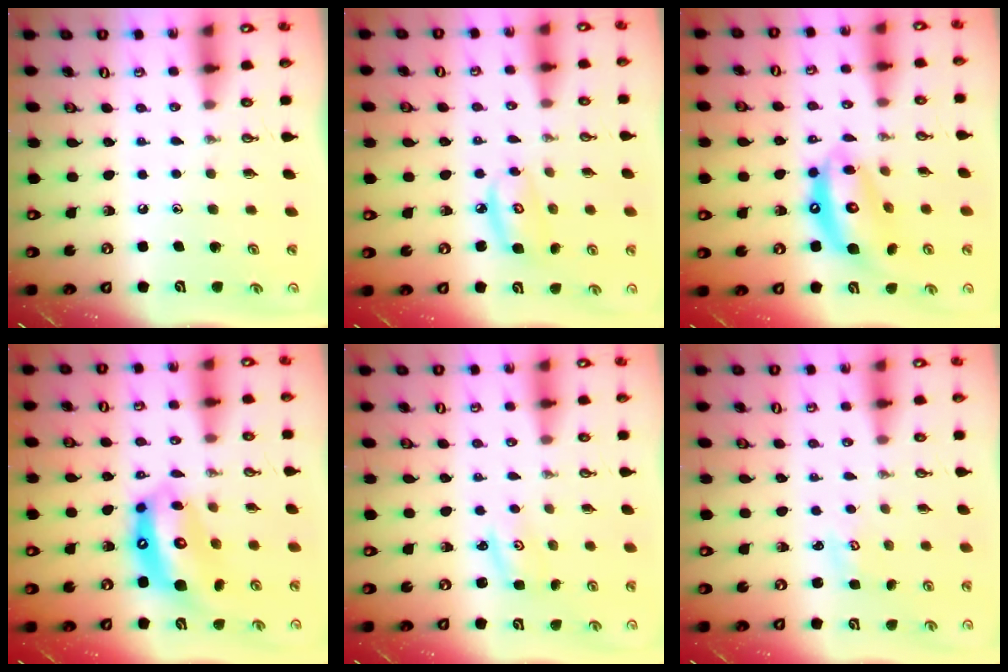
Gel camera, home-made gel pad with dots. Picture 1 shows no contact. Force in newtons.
{"total": 6.1, "press": 6.1, "slide": 0.4}
{"total": 13.6, "press": 13.5, "slide": 1.5}
{"total": 13.4, "press": 13.3, "slide": 1.1}
{"total": 2.0, "press": 2.0, "slide": 0.2}
{"total": 2.0, "press": 1.9, "slide": 0.2}